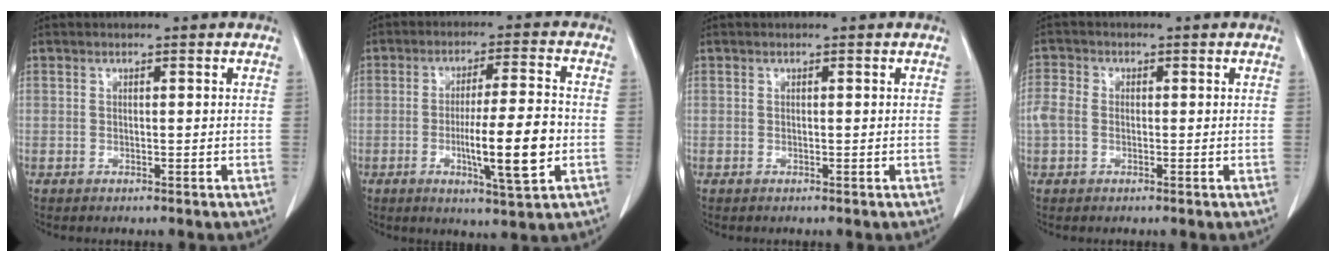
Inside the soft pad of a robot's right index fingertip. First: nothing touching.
{"total": 10.7, "force": [-2.5, 0.5, 10.4], "torque": [-0.170, -0.010, -0.042]}
{"total": 0.0}
{"total": 3.3, "force": [-0.2, 2.6, 2.1], "torque": [-0.065, 0.017, -0.007]}